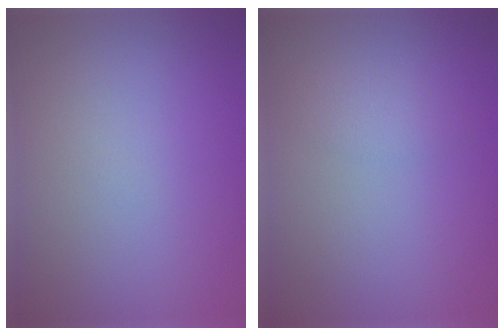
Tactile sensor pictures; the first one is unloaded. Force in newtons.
{"total": 1.2, "press": 1.2, "slide": 0.1}